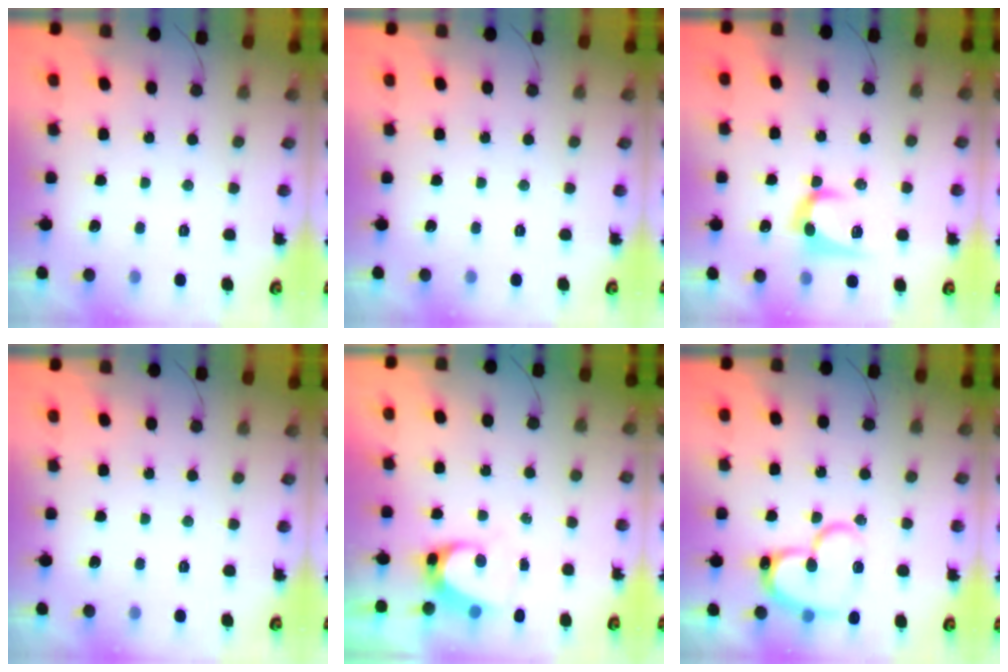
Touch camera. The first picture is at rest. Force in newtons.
{"total": 0.0}
{"total": 10.4, "press": 10.4, "slide": 0.4}
{"total": 0.0}
{"total": 4.4, "press": 4.4, "slide": 0.5}
{"total": 18.4, "press": 18.3, "slide": 1.8}